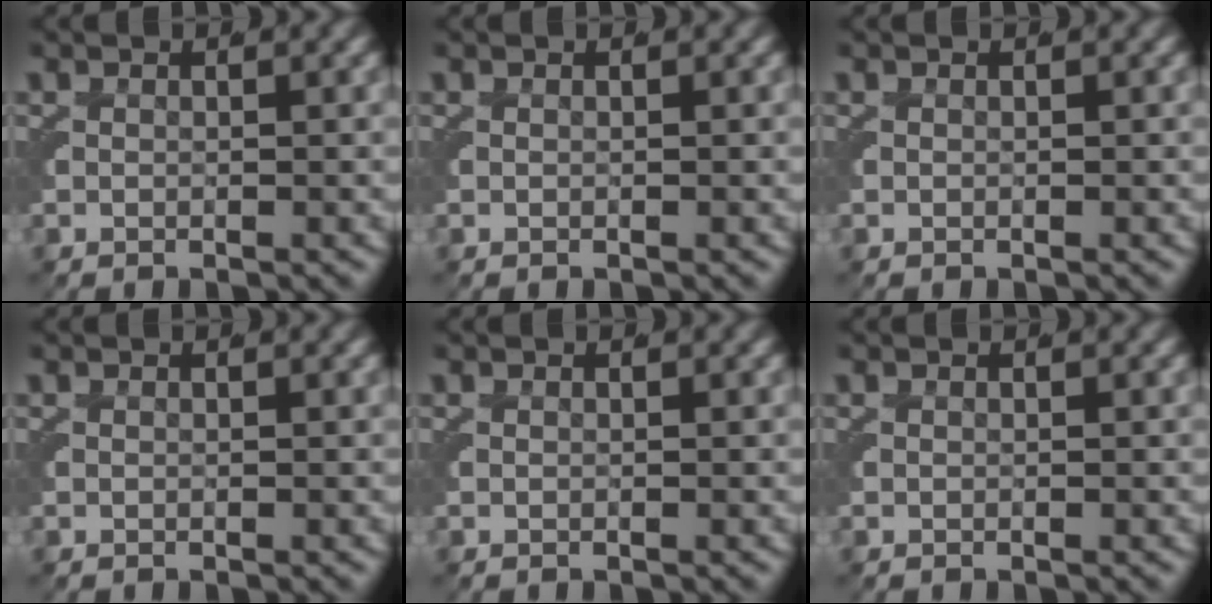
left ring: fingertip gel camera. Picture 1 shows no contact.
{"total": 0.0}
{"total": 0.0}
{"total": 0.0}
{"total": 0.0}
{"total": 0.0}